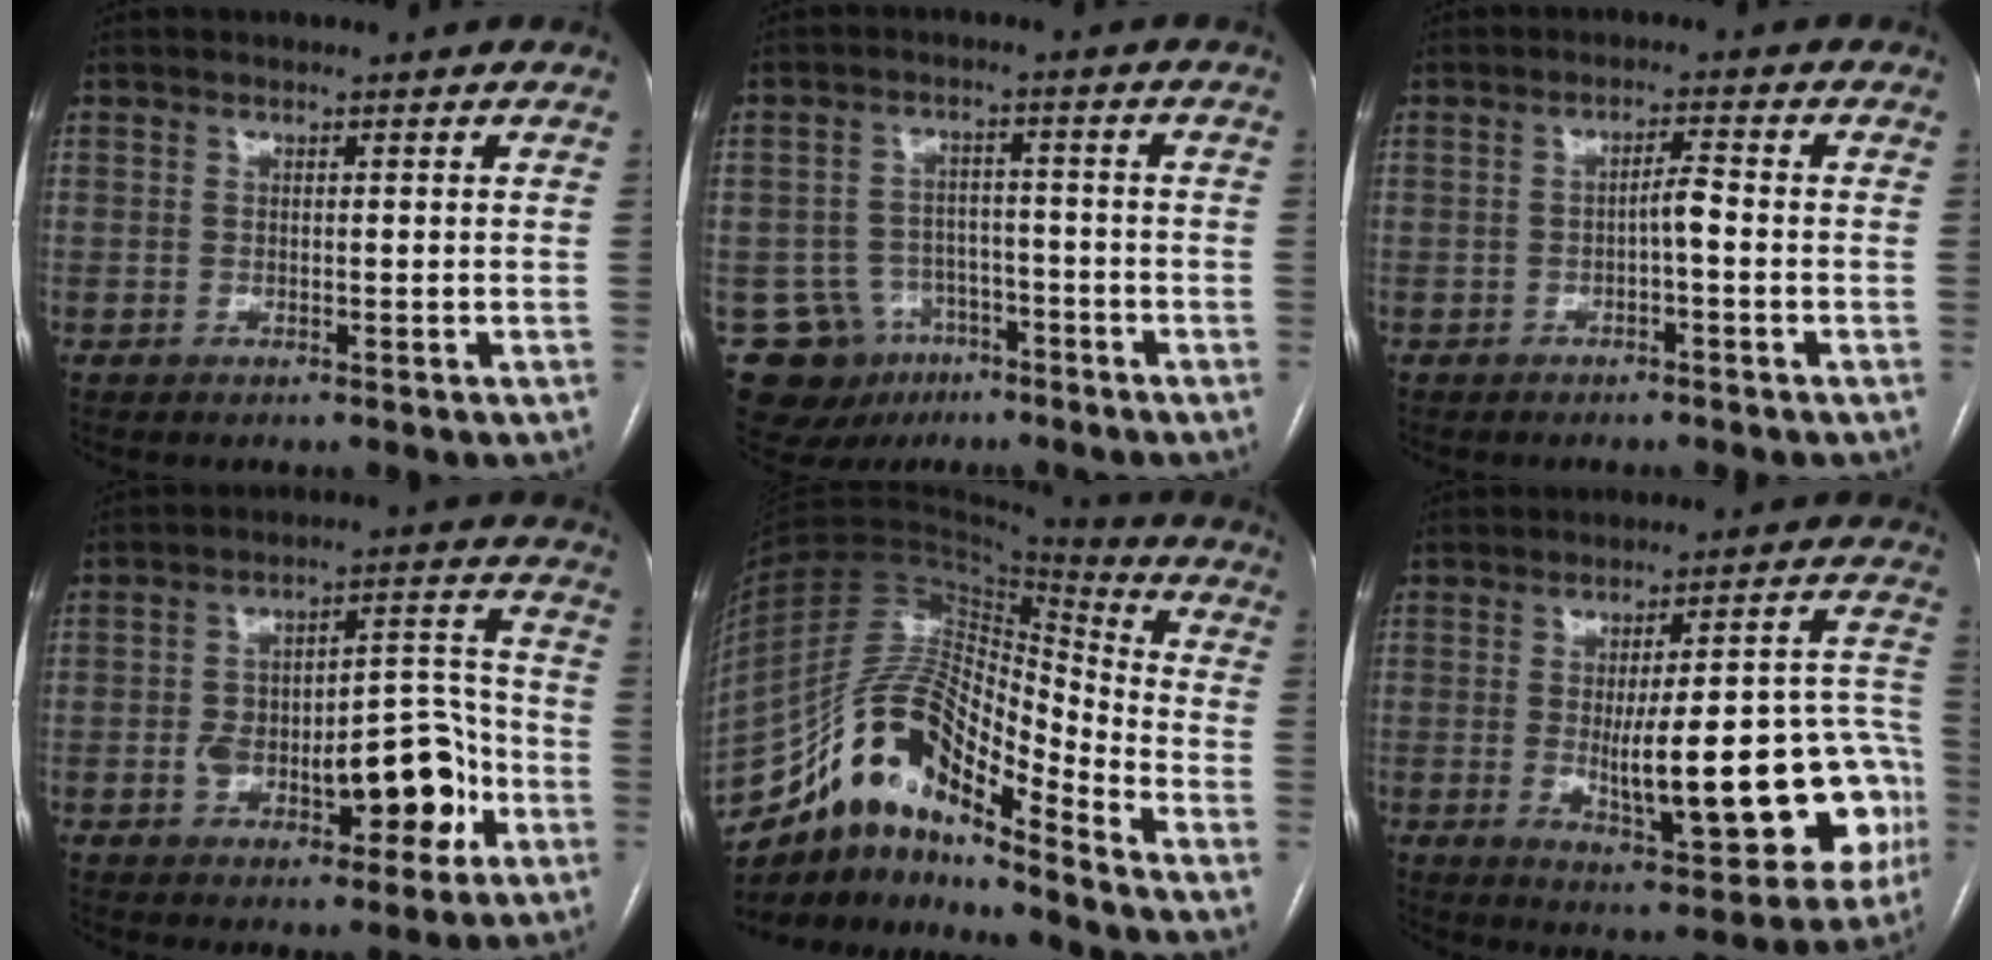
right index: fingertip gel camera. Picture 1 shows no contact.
{"total": 10.6, "force": [-5.6, 8.8, 2.2], "torque": [-0.045, 0.027, -0.075]}
{"total": 2.4, "force": [-0.8, 0.3, 2.2], "torque": [-0.034, 0.005, -0.014]}
{"total": 14.9, "force": [-4.5, 6.2, 12.8], "torque": [-0.184, 0.036, -0.055]}
{"total": 16.4, "force": [-11.4, 4.7, 10.9], "torque": [-0.193, 0.040, -0.198]}
{"total": 20.7, "force": [-3.9, 5.1, 19.7], "torque": [-0.198, 0.028, -0.032]}